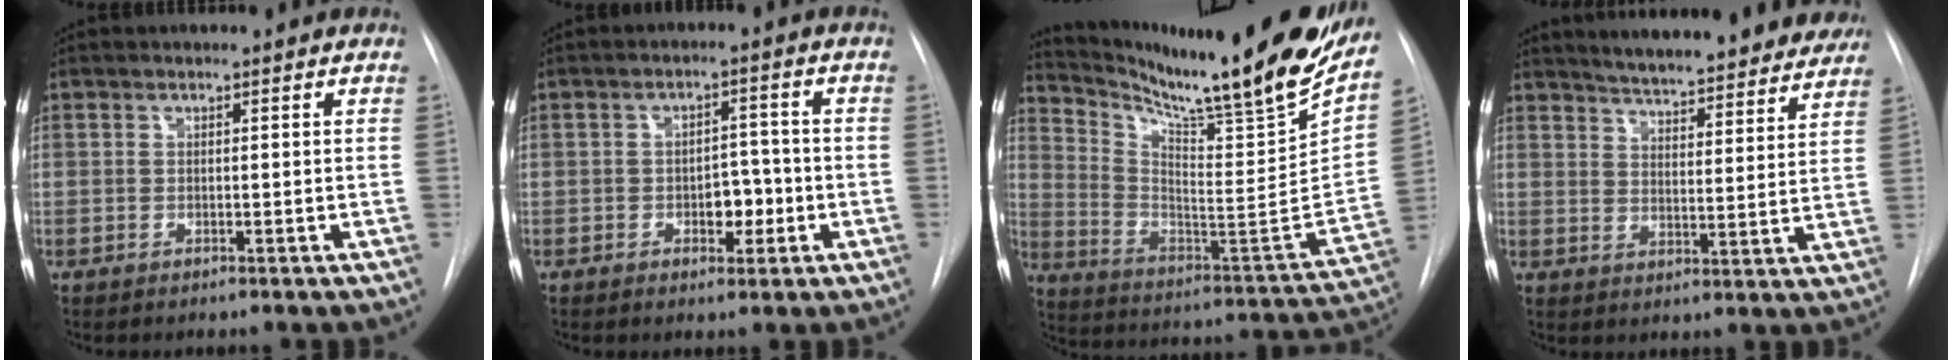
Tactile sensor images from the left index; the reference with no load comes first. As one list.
[{"total": 4.6, "force": [-1.4, 2.6, 3.5], "torque": [-0.039, 0.010, -0.016]}, {"total": 28.7, "force": [24.0, 0.8, 15.8], "torque": [-0.265, -0.099, 0.345]}, {"total": 21.4, "force": [19.4, 3.9, 8.1], "torque": [-0.115, -0.024, 0.241]}]